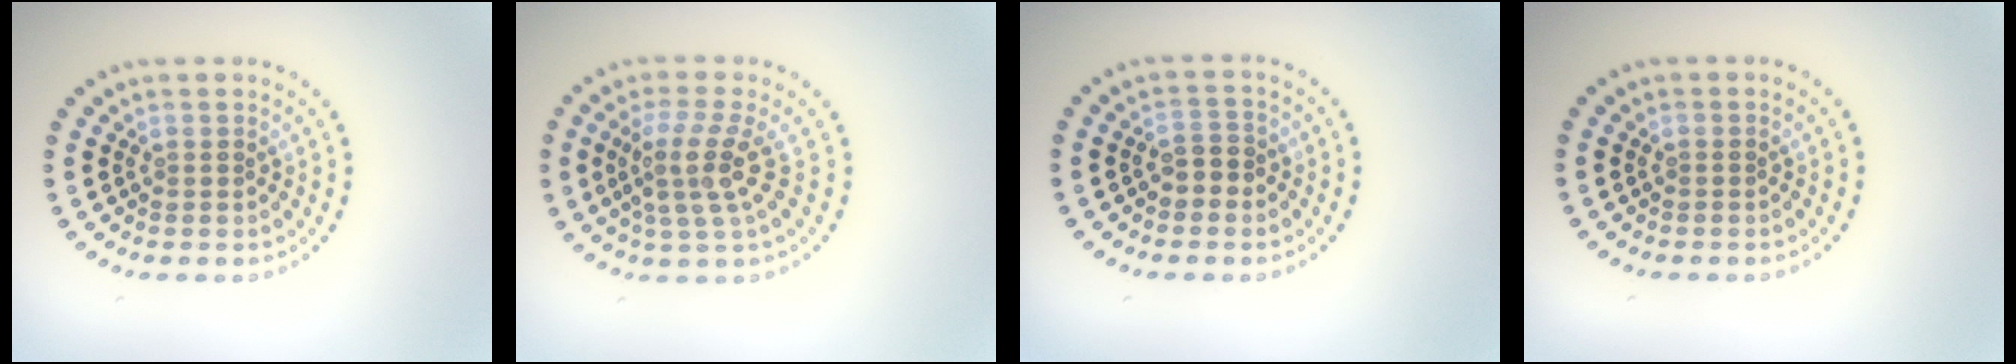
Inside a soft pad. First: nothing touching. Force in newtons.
{"total": 3.7, "press": 2.7, "slide": 2.5}
{"total": 1.9, "press": 1.7, "slide": 0.7}
{"total": 0.0}